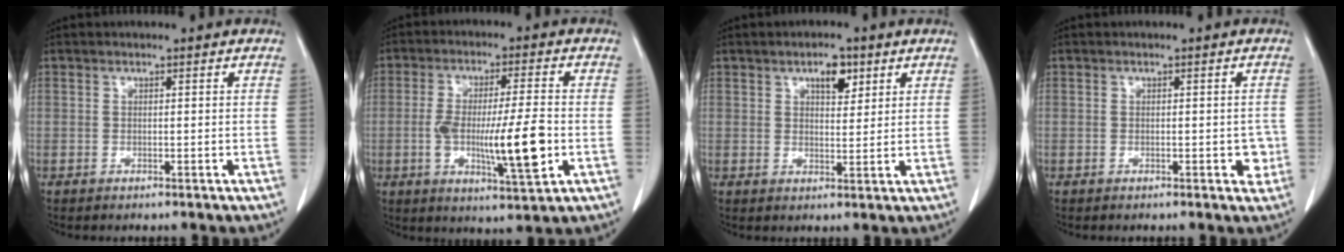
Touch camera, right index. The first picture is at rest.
{"total": 12.0, "force": [-2.3, 1.3, 11.7], "torque": [-0.205, -0.008, -0.036]}
{"total": 4.1, "force": [2.2, 1.8, 2.9], "torque": [-0.046, 0.000, 0.035]}
{"total": 2.6, "force": [-0.5, 1.3, 2.2], "torque": [-0.017, 0.001, -0.005]}